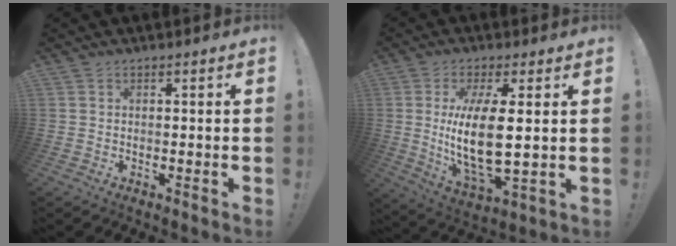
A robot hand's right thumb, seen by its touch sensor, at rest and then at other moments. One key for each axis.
{"total": 15.3, "fx": 1.5, "fy": 5.2, "fz": 14.3, "tx": -0.290, "ty": -0.022, "tz": 0.020}